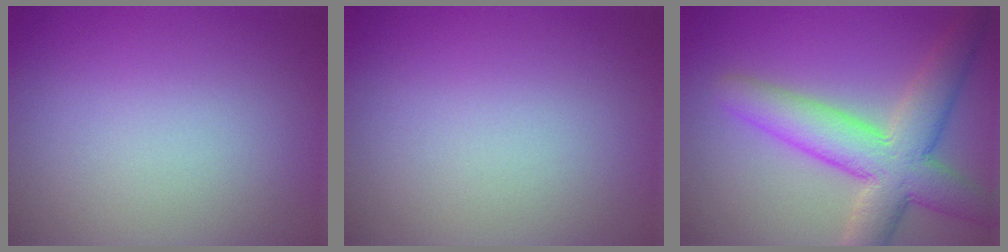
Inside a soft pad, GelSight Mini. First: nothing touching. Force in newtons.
{"total": 0.0}
{"total": 7.8, "press": 7.8, "slide": 0.5}